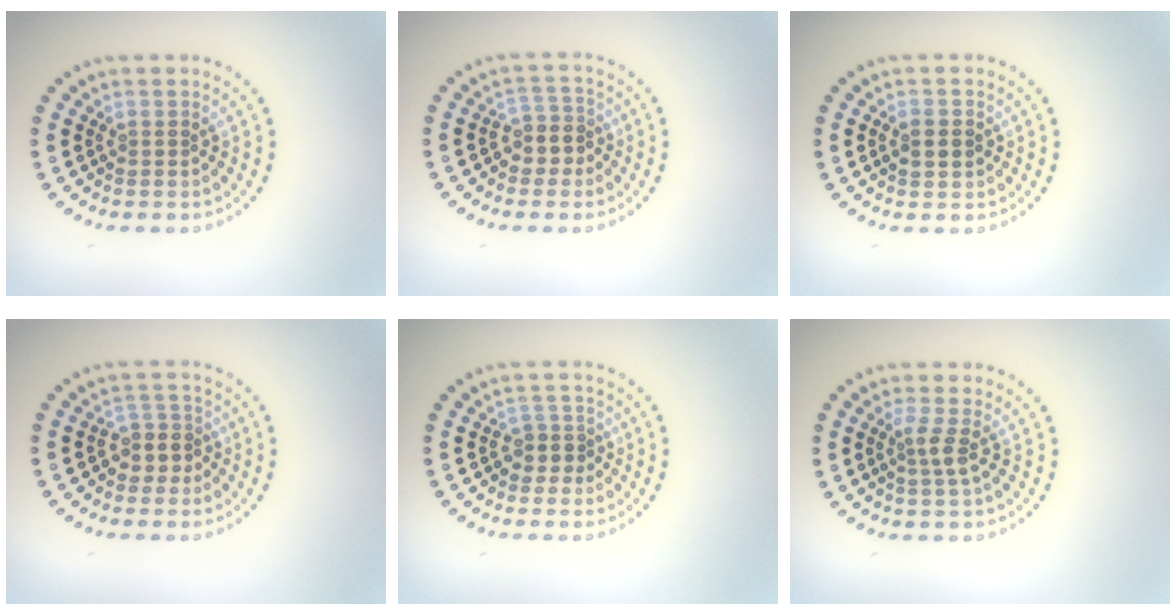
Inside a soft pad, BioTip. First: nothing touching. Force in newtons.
{"total": 2.3, "press": 1.9, "slide": 1.3}
{"total": 1.8, "press": 1.8, "slide": 0.3}
{"total": 2.3, "press": 1.9, "slide": 1.3}
{"total": 1.9, "press": 1.5, "slide": 1.1}
{"total": 1.8, "press": 1.3, "slide": 1.2}